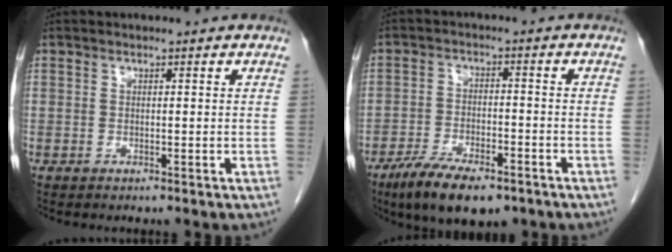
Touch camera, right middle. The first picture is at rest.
{"total": 10.4, "force": [-7.2, 3.4, 6.7], "torque": [-0.116, -0.014, -0.120]}